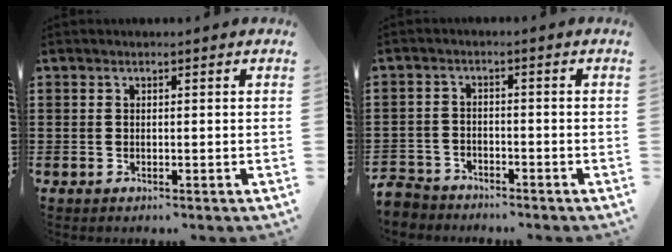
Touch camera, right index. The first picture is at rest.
{"total": 3.0, "force": [-2.9, 0.7, -0.2], "torque": [-0.013, -0.005, -0.067]}